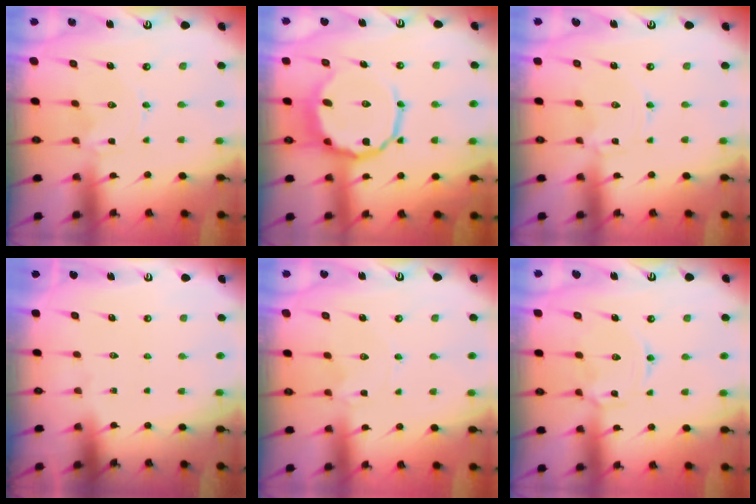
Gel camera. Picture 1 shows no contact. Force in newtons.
{"total": 12.4, "press": 12.1, "slide": 2.9}
{"total": 0.0}
{"total": 0.0}
{"total": 0.0}
{"total": 2.6, "press": 2.5, "slide": 0.3}